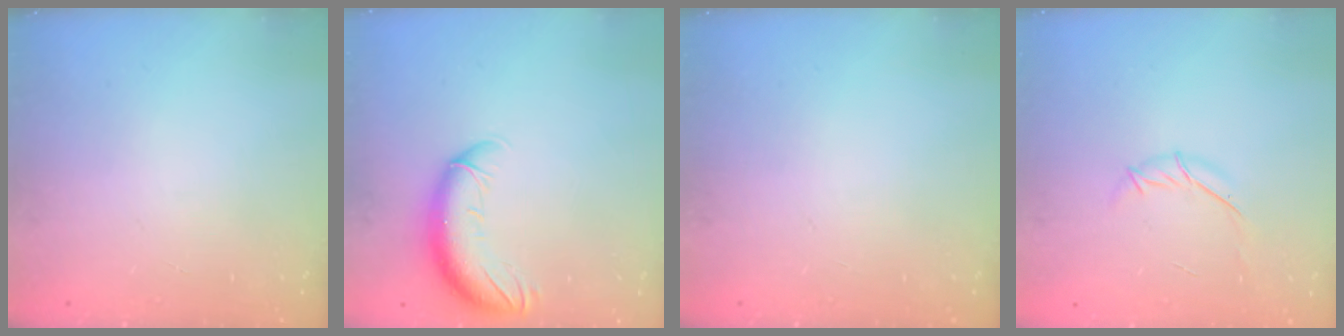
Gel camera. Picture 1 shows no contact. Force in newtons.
{"total": 11.5, "press": 11.3, "slide": 2.4}
{"total": 0.0}
{"total": 5.6, "press": 5.4, "slide": 1.3}